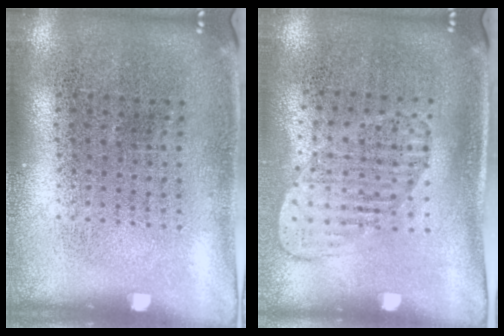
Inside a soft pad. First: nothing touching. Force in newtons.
{"total": 1.4, "press": 1.1, "slide": 0.9}